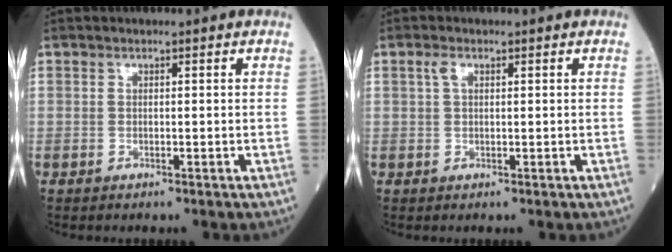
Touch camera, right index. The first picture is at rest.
{"total": 1.5, "force": [0.6, 0.6, 1.2], "torque": [-0.030, 0.009, 0.014]}